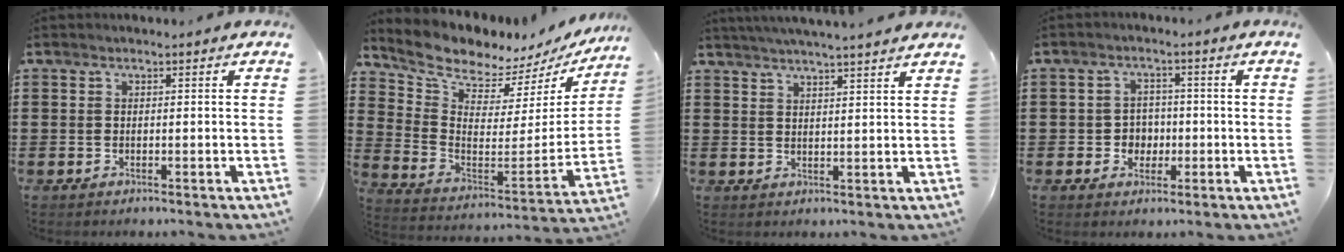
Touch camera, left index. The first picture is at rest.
{"total": 6.2, "force": [6.0, 1.0, 0.8], "torque": [-0.060, -0.065, 0.100]}
{"total": 3.3, "force": [3.1, -0.8, 0.8], "torque": [-0.027, -0.015, 0.054]}
{"total": 3.3, "force": [-0.8, 3.0, 1.1], "torque": [-0.025, 0.002, -0.022]}